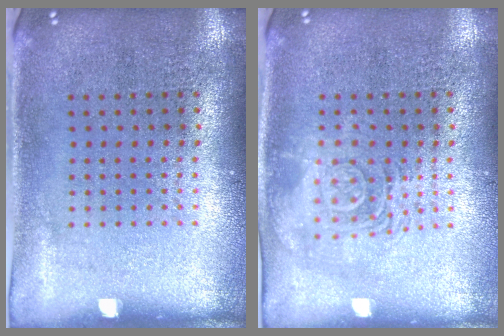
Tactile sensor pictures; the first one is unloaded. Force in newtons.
{"total": 2.7, "press": 2.7, "slide": 0.4}